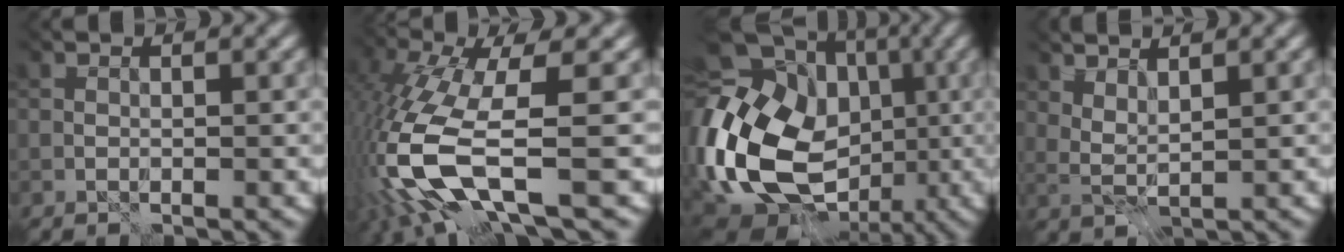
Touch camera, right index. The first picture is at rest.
{"total": 10.4, "force": [-3.3, 3.1, 9.4], "torque": [-0.229, -0.017, -0.065]}
{"total": 18.2, "force": [-2.1, 13.7, 11.8], "torque": [-0.246, -0.005, -0.034]}
{"total": 1.9, "force": [1.8, 0.0, 0.8], "torque": [-0.023, 0.000, 0.039]}